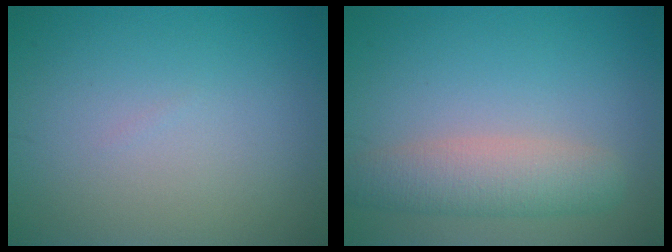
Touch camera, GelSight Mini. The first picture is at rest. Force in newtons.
{"total": 4.1, "press": 4.1, "slide": 0.1}